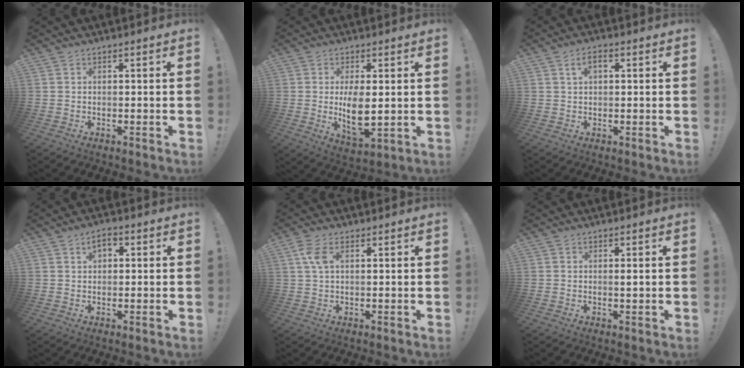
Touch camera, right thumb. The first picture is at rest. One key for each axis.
{"total": 8.9, "fx": 0.7, "fy": 4.0, "fz": 7.9, "tx": -0.137, "ty": -0.020, "tz": 0.012}
{"total": 3.7, "fx": 1.2, "fy": 1.9, "fz": 2.9, "tx": -0.046, "ty": 0.001, "tz": 0.019}
{"total": 3.4, "fx": 1.3, "fy": 2.1, "fz": 2.3, "tx": -0.027, "ty": -0.001, "tz": 0.019}
{"total": 5.3, "fx": 1.9, "fy": 2.8, "fz": 4.2, "tx": -0.084, "ty": -0.002, "tz": 0.033}
{"total": 0.9, "fx": 0.1, "fy": 0.0, "fz": 0.9, "tx": -0.006, "ty": -0.006, "tz": -0.001}